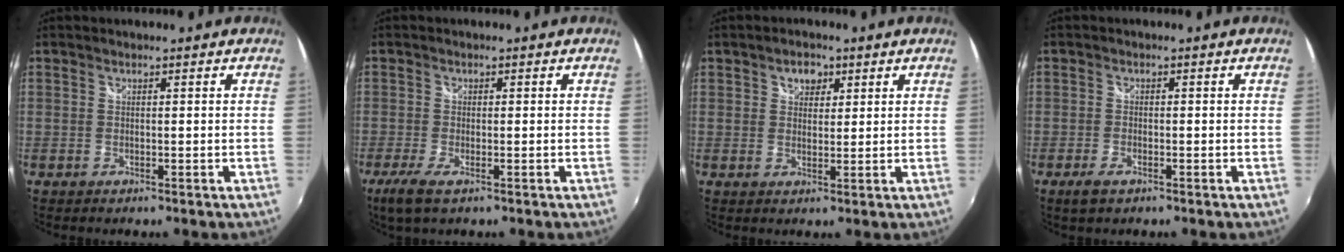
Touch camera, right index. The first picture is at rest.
{"total": 4.1, "force": [-2.4, 1.0, 3.2], "torque": [-0.075, -0.013, -0.046]}
{"total": 3.4, "force": [1.7, 2.5, 1.5], "torque": [-0.015, 0.009, 0.027]}
{"total": 2.8, "force": [-1.8, 1.2, 1.7], "torque": [-0.041, -0.007, -0.035]}